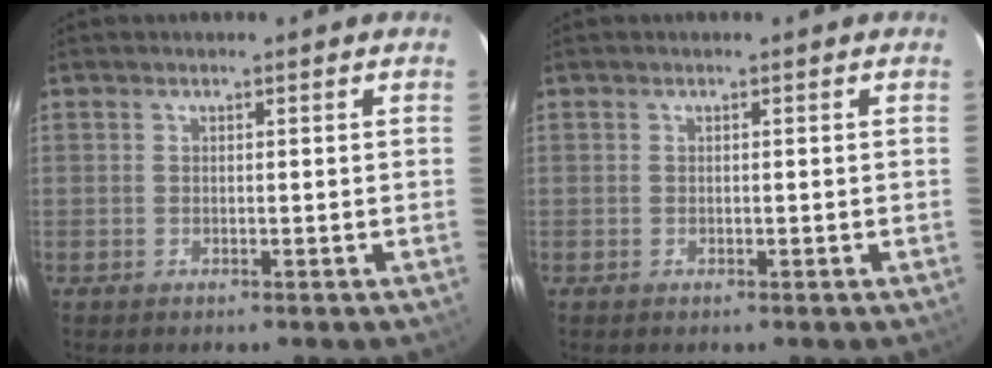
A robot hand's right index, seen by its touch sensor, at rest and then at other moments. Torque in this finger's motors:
{"motor_torque": [-0.01, -0.04, 0.03, 0.01]}